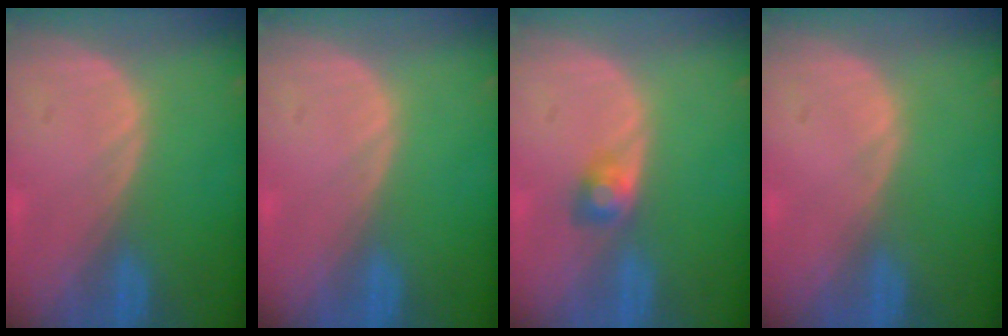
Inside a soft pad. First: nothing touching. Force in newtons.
{"total": 0.0}
{"total": 2.3, "press": 2.3, "slide": 0.2}
{"total": 0.0}